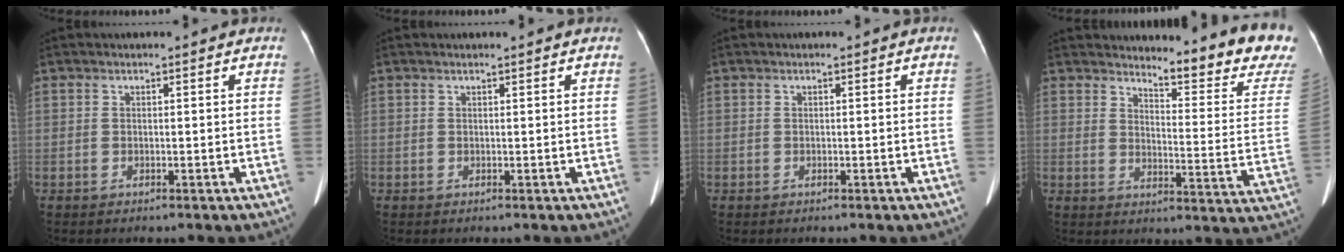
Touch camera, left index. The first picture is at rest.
{"total": 0.7, "force": [0.7, -0.1, 0.1], "torque": [-0.010, 0.005, 0.011]}
{"total": 0.0}
{"total": 16.1, "force": [15.2, 0.7, 5.1], "torque": [-0.066, -0.120, 0.167]}